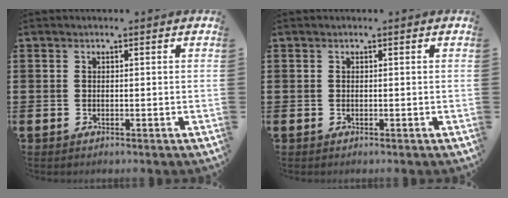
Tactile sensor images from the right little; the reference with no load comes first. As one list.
[{"total": 0.0}]